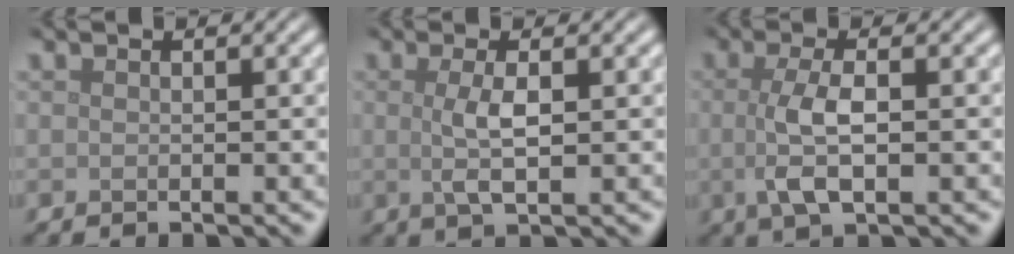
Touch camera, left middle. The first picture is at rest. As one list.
[{"total": 2.7, "force": [0.2, 0.7, 2.6], "torque": [-0.055, -0.002, 0.004]}, {"total": 3.8, "force": [-0.1, 1.3, 3.5], "torque": [-0.078, -0.002, -0.003]}]